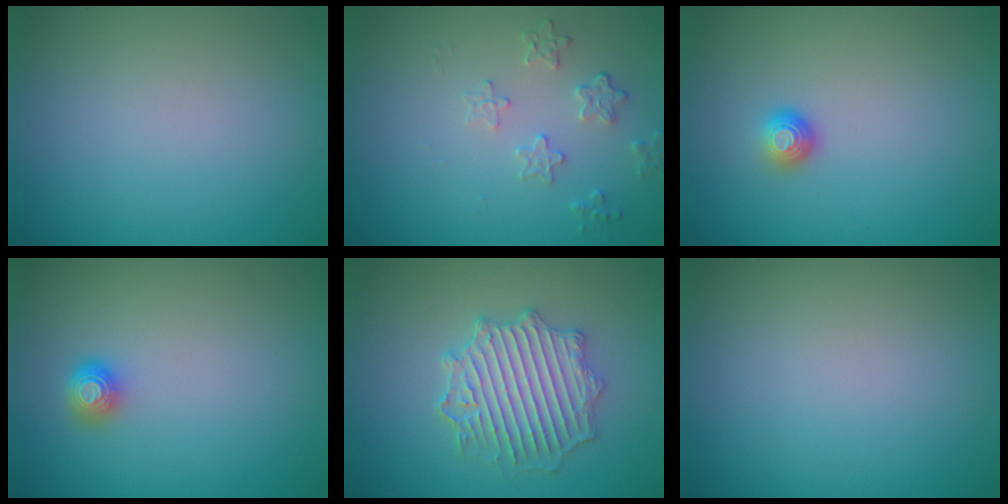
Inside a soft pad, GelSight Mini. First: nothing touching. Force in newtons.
{"total": 1.9, "press": 1.3, "slide": 1.4}
{"total": 1.3, "press": 1.0, "slide": 0.9}
{"total": 1.6, "press": 1.4, "slide": 0.6}
{"total": 4.8, "press": 4.5, "slide": 1.7}
{"total": 0.0}